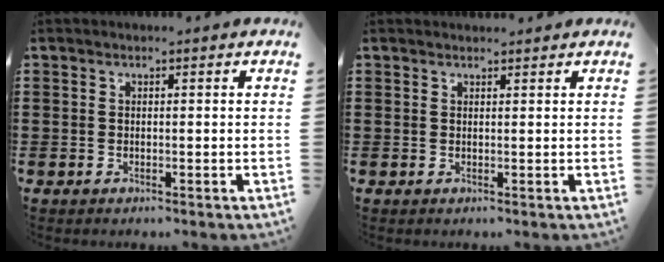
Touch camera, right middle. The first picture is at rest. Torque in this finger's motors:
{"motor_torque": [-0.53, -0.46, 0.02, -0.01]}